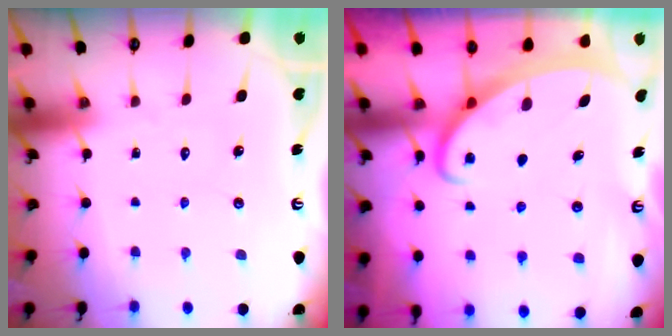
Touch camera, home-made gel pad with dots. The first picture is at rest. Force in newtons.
{"total": 2.5, "press": 2.5, "slide": 0.3}